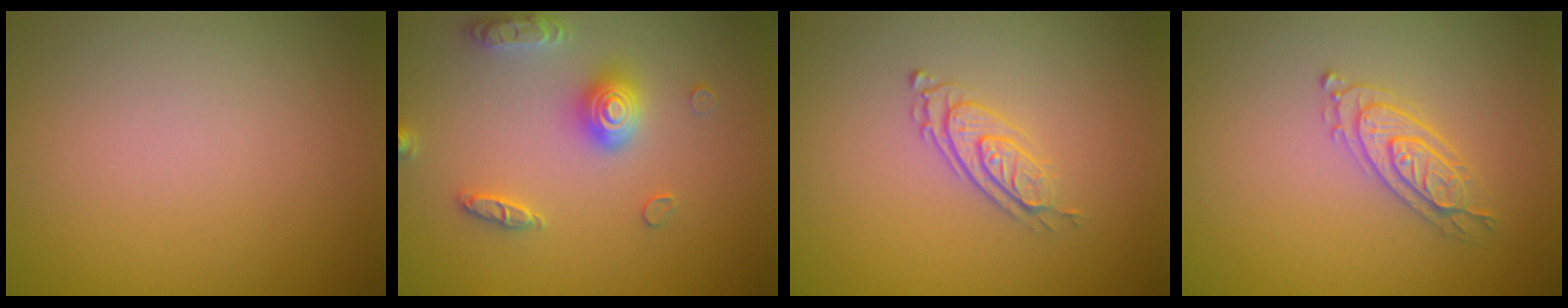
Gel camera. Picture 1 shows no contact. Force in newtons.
{"total": 3.4, "press": 3.4, "slide": 0.6}
{"total": 2.8, "press": 2.0, "slide": 2.0}
{"total": 2.2, "press": 2.1, "slide": 0.4}